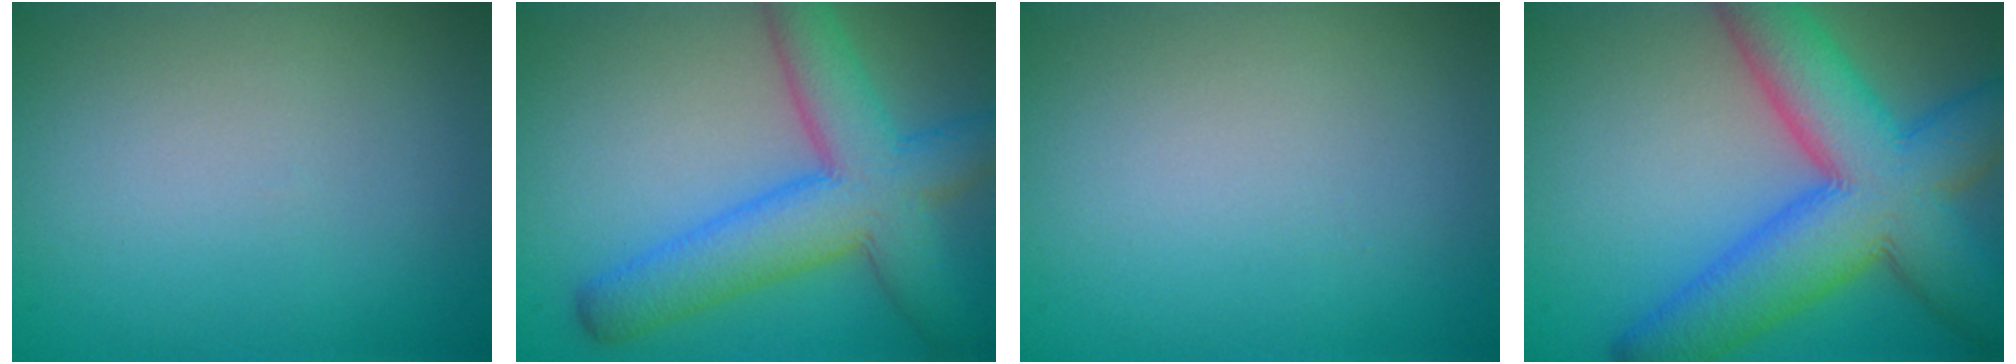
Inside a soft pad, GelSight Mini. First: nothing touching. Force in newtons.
{"total": 8.0, "press": 8.0, "slide": 0.3}
{"total": 0.0}
{"total": 11.3, "press": 11.3, "slide": 0.4}